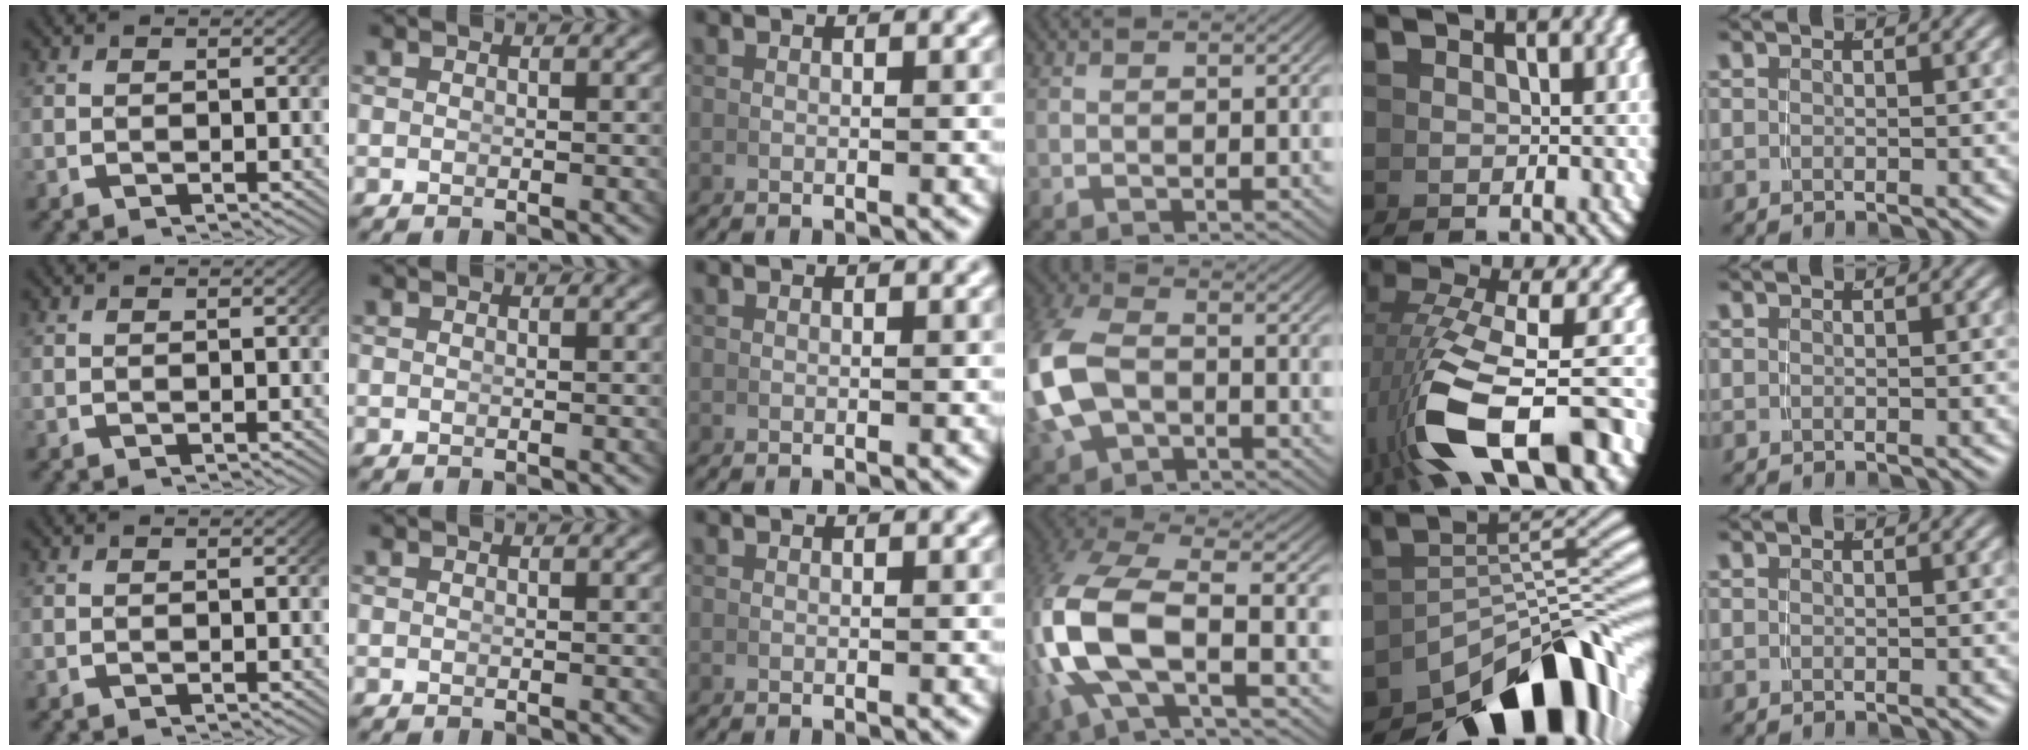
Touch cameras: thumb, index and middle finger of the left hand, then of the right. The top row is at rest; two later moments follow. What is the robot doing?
{"motion": "grasp_and_lifting", "object": "coin"}